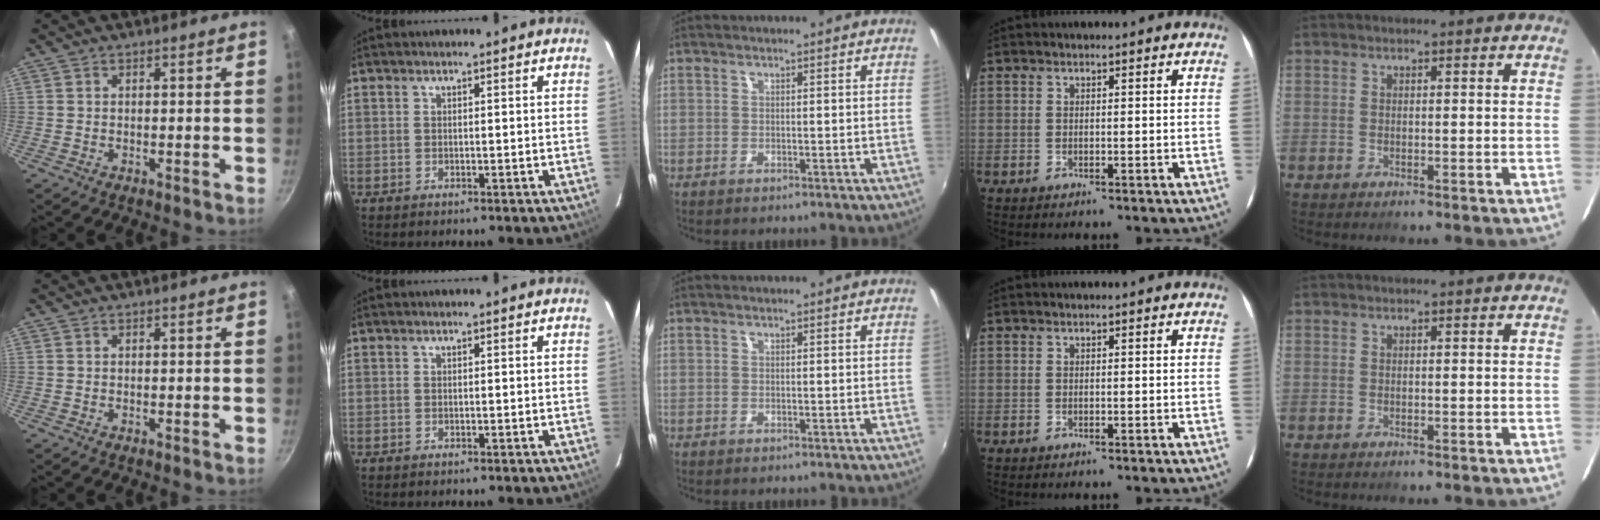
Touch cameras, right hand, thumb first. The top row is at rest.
{}